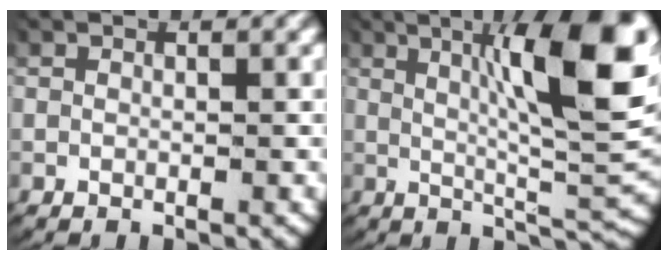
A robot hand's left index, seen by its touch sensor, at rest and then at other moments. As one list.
[{"total": 13.1, "force": [3.9, 4.0, 11.8], "torque": [-0.156, 0.006, 0.057]}]